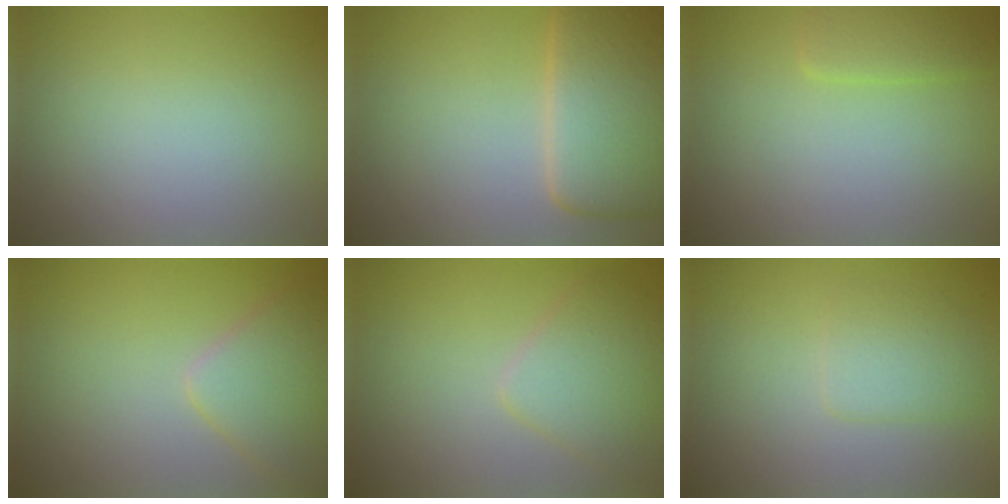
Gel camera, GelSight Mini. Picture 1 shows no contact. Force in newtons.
{"total": 8.9, "press": 8.9, "slide": 0.3}
{"total": 1.8, "press": 1.8, "slide": 0.0}
{"total": 3.8, "press": 3.8, "slide": 0.3}
{"total": 3.7, "press": 3.7, "slide": 0.2}
{"total": 2.1, "press": 2.1, "slide": 0.0}